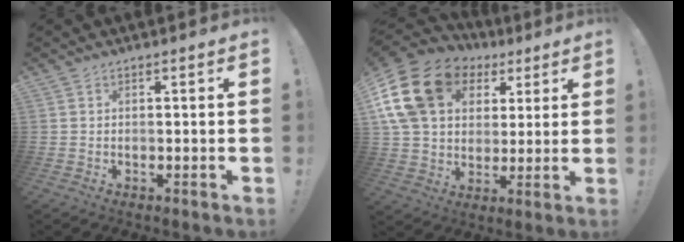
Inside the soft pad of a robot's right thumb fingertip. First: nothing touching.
{"total": 19.6, "force": [7.6, 14.2, 11.2], "torque": [-0.209, -0.020, 0.155]}